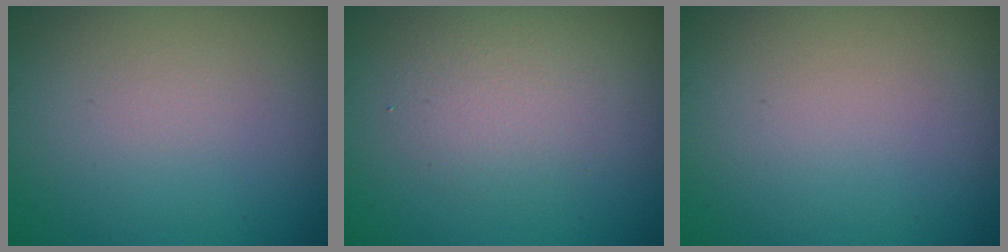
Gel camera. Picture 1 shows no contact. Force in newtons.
{"total": 2.6, "press": 2.6, "slide": 0.2}
{"total": 0.0}